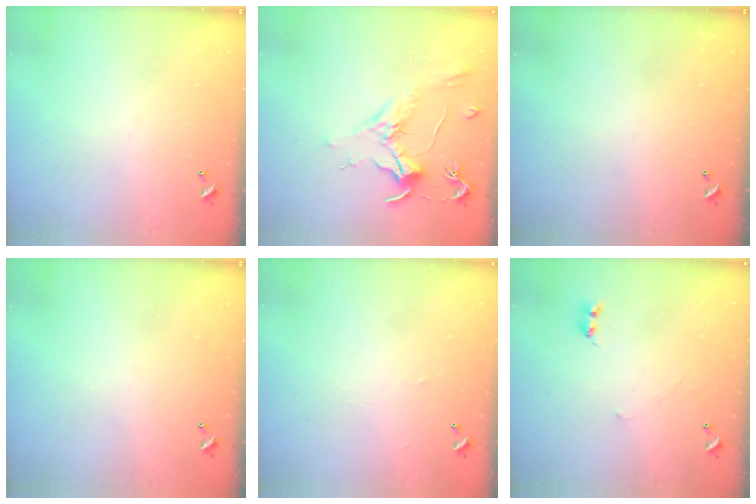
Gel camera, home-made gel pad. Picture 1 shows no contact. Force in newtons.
{"total": 1.8, "press": 1.6, "slide": 0.9}
{"total": 0.0}
{"total": 0.0}
{"total": 0.5, "press": 0.3, "slide": 0.4}
{"total": 0.9, "press": 0.8, "slide": 0.3}